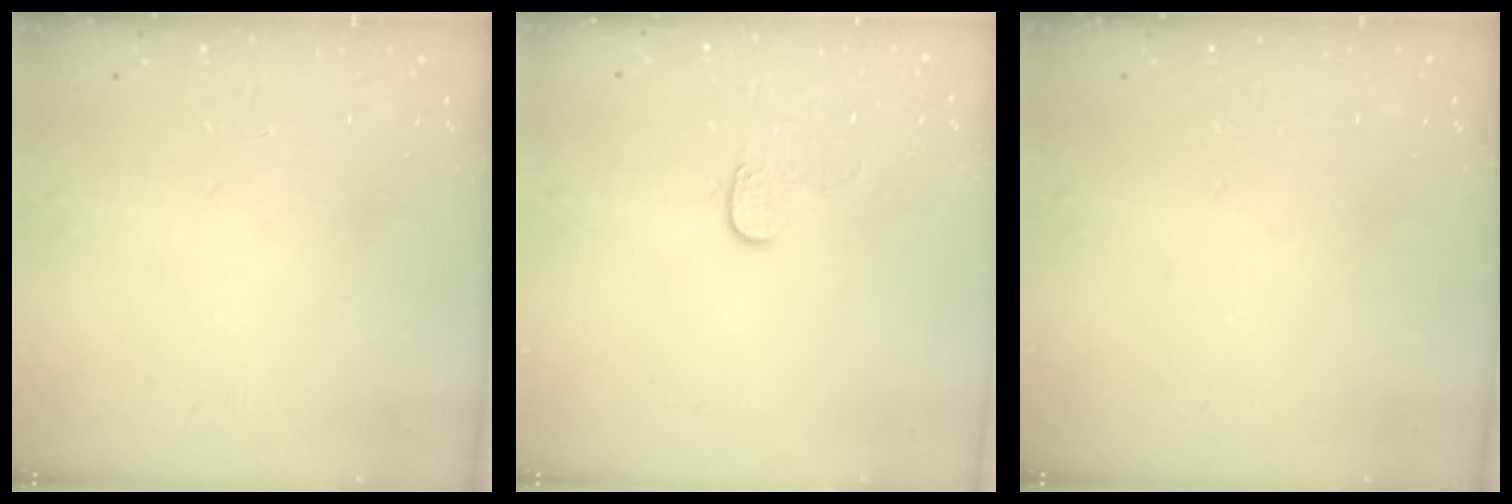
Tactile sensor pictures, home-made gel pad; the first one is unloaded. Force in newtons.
{"total": 5.5, "press": 5.5, "slide": 0.5}
{"total": 0.0}